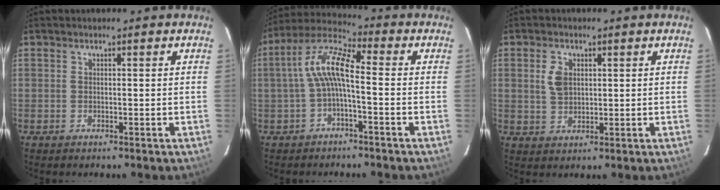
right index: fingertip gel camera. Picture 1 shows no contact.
{"total": 8.5, "force": [-1.2, 2.2, 8.1], "torque": [-0.178, 0.023, -0.026]}
{"total": 4.4, "force": [1.2, 3.1, 2.9], "torque": [-0.057, 0.007, 0.026]}